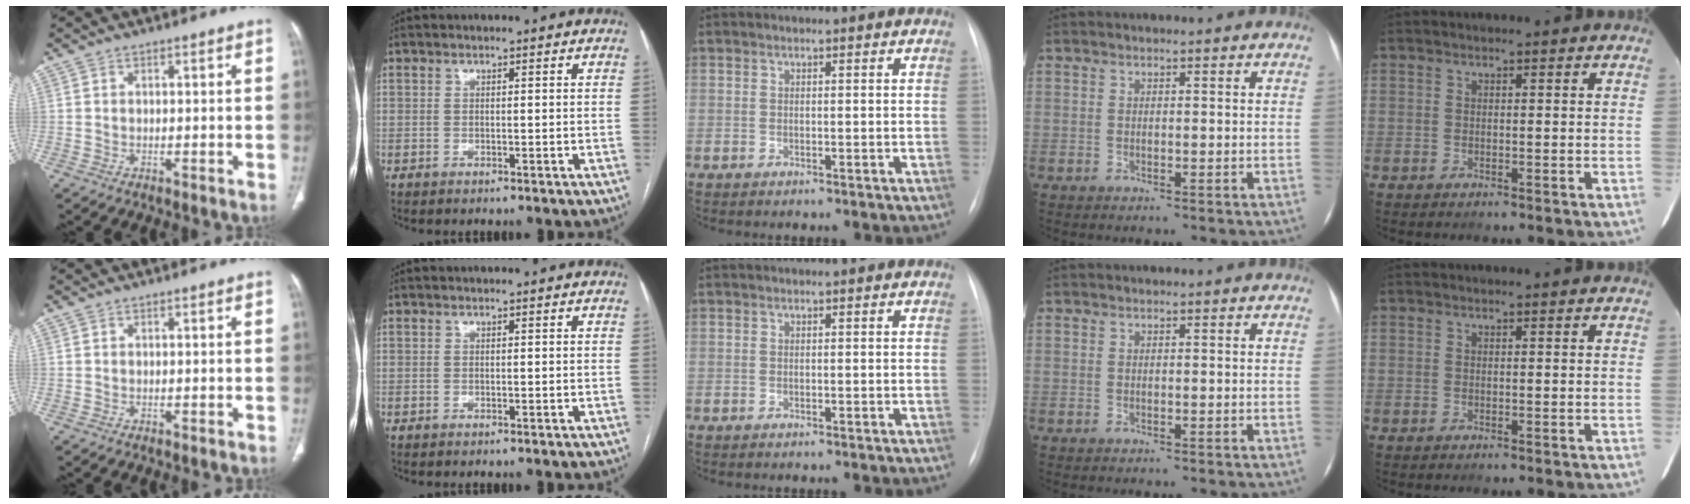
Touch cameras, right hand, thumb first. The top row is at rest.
{}